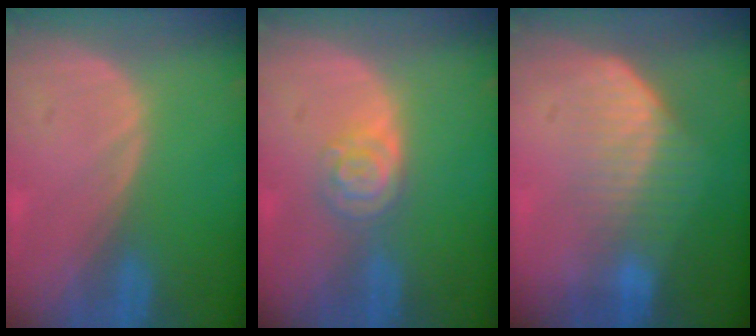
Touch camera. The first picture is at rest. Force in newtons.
{"total": 4.3, "press": 3.9, "slide": 1.9}
{"total": 7.4, "press": 6.2, "slide": 4.0}